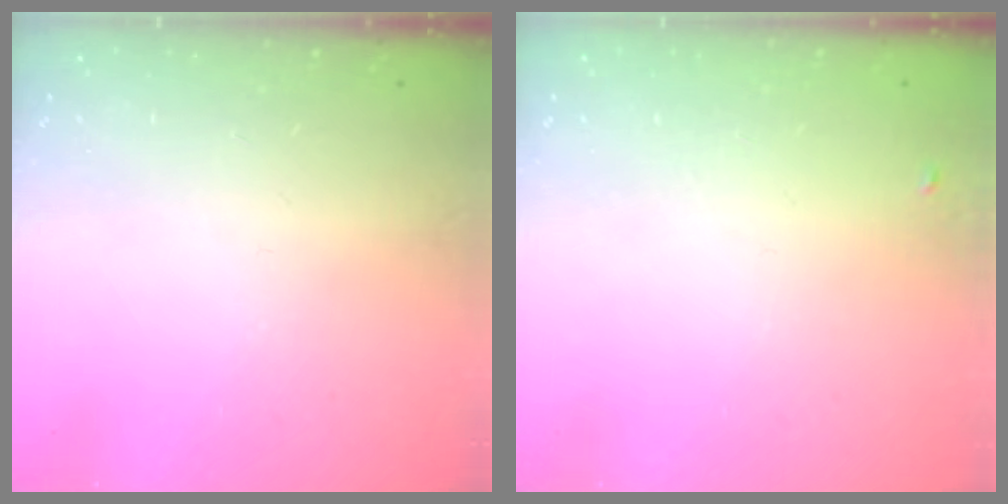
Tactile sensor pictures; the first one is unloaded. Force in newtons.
{"total": 3.9, "press": 3.8, "slide": 0.6}